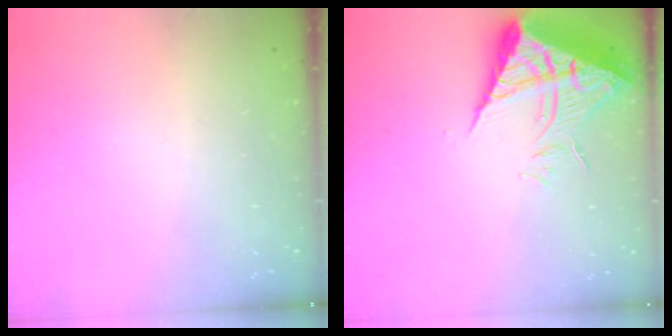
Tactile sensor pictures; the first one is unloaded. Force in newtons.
{"total": 9.7, "press": 9.6, "slide": 0.8}